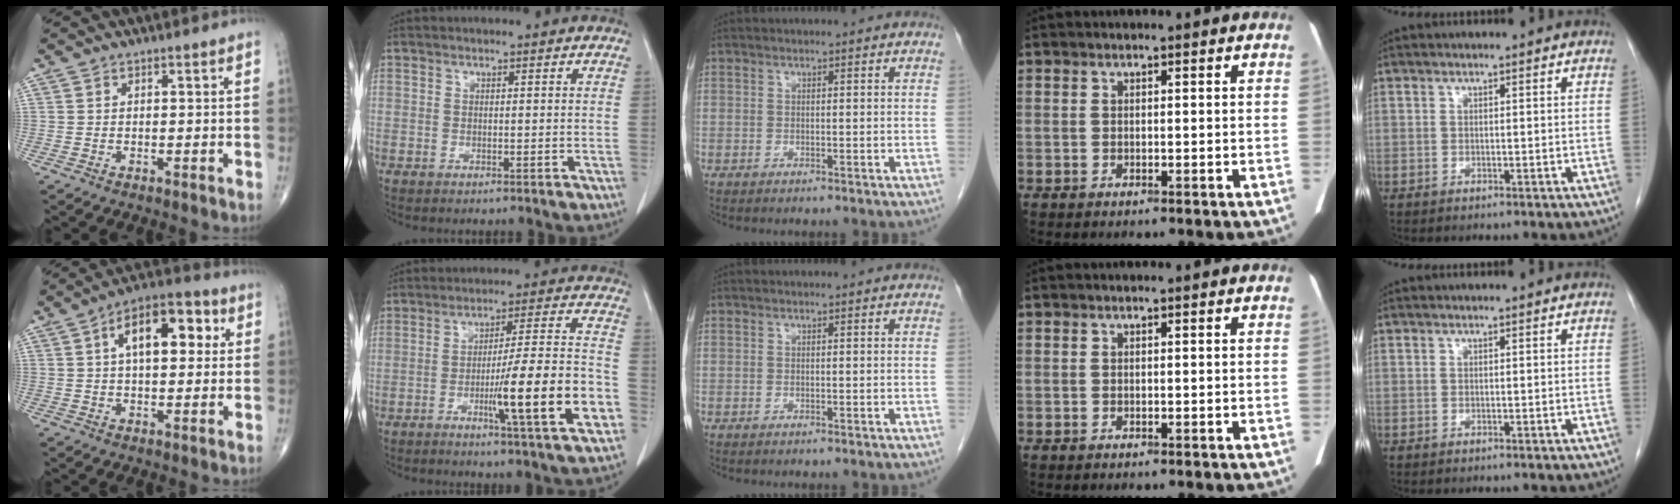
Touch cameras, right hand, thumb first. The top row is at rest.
{"thumb": {"total": 13.1, "force": [3.4, 6.7, 10.8], "torque": [-0.146, 0.023, 0.046]}, "index": {"total": 14.3, "force": [-4.5, -0.1, 13.6], "torque": [-0.211, -0.008, -0.073]}}